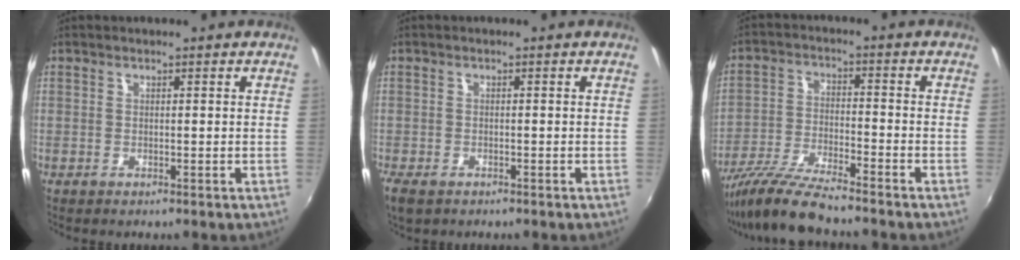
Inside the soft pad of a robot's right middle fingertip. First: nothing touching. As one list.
[{"total": 3.7, "force": [-2.5, 1.7, 2.0], "torque": [-0.049, -0.015, -0.046]}, {"total": 10.9, "force": [-9.6, 0.1, 5.2], "torque": [-0.111, -0.012, -0.185]}]